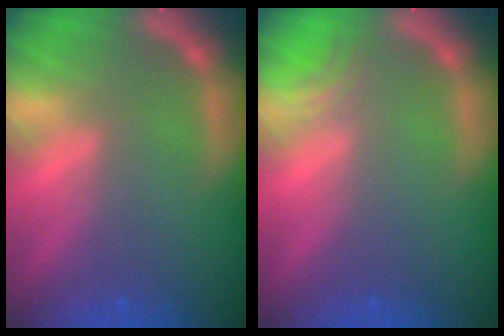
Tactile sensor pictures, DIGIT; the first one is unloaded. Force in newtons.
{"total": 1.5}